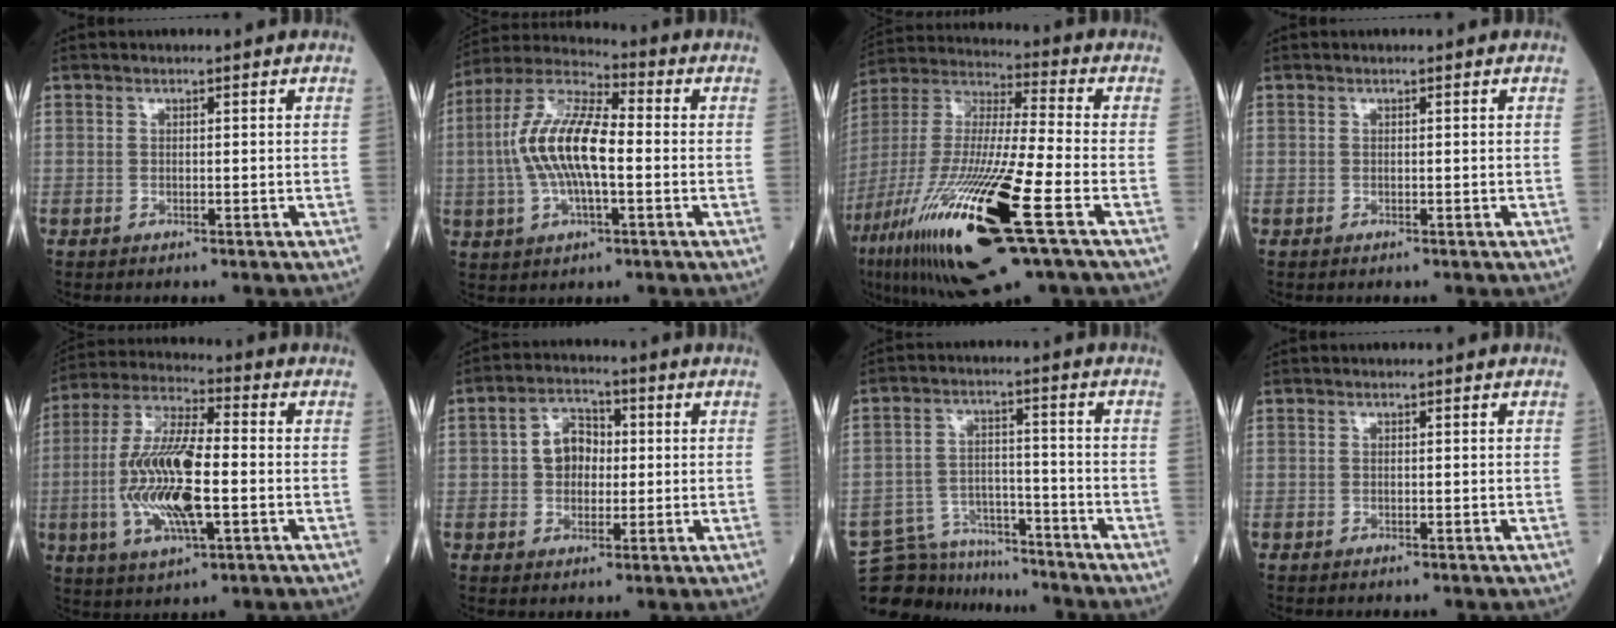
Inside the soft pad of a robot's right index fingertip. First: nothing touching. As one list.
[{"total": 13.2, "force": [-0.7, 4.0, 12.6], "torque": [-0.264, 0.017, -0.016]}, {"total": 27.1, "force": [-11.6, 3.5, 24.3], "torque": [-0.509, -0.061, -0.208]}, {"total": 0.0}, {"total": 15.0, "force": [-2.5, 3.7, 14.3], "torque": [-0.297, -0.001, -0.044]}, {"total": 6.0, "force": [0.4, 4.3, 4.1], "torque": [-0.070, 0.019, 0.006]}, {"total": 10.8, "force": [-10.3, 3.1, 0.2], "torque": [-0.007, 0.029, -0.171]}, {"total": 0.0}]